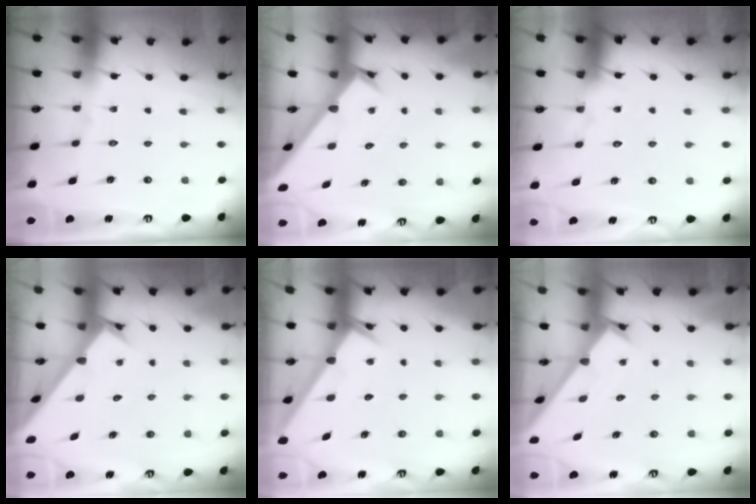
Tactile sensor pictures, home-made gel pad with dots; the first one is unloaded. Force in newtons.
{"total": 2.6, "press": 2.6, "slide": 0.3}
{"total": 5.8, "press": 5.8, "slide": 0.3}
{"total": 2.6, "press": 2.6, "slide": 0.3}
{"total": 2.5, "press": 2.5, "slide": 0.1}
{"total": 1.7, "press": 1.7, "slide": 0.1}